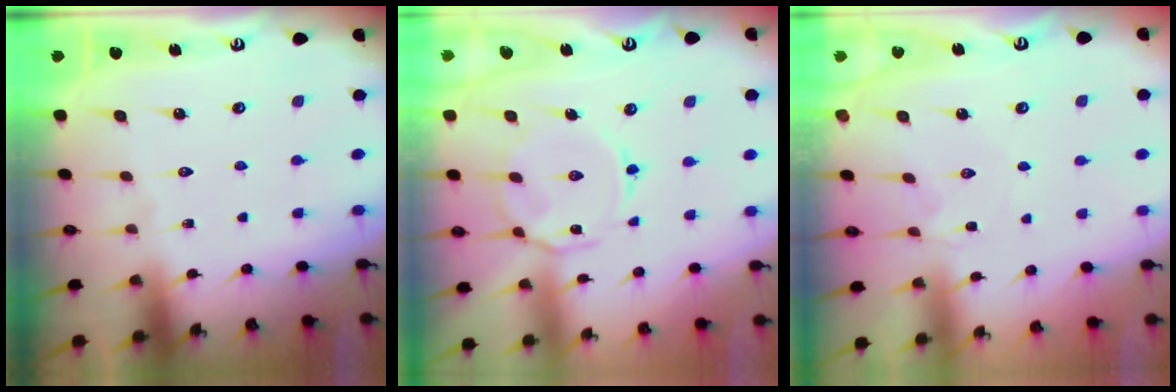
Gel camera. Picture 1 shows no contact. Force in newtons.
{"total": 10.5, "press": 10.4, "slide": 0.9}
{"total": 1.8, "press": 1.7, "slide": 0.4}